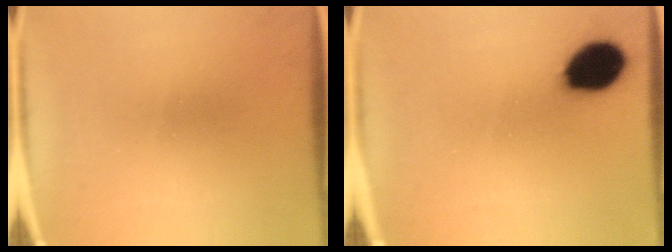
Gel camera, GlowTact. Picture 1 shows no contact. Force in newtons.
{"total": 12.3}